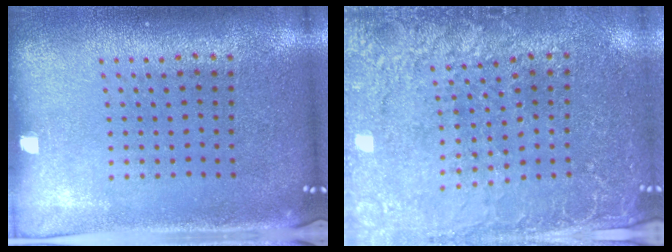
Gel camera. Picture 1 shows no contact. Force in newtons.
{"total": 2.9, "press": 2.8, "slide": 0.7}